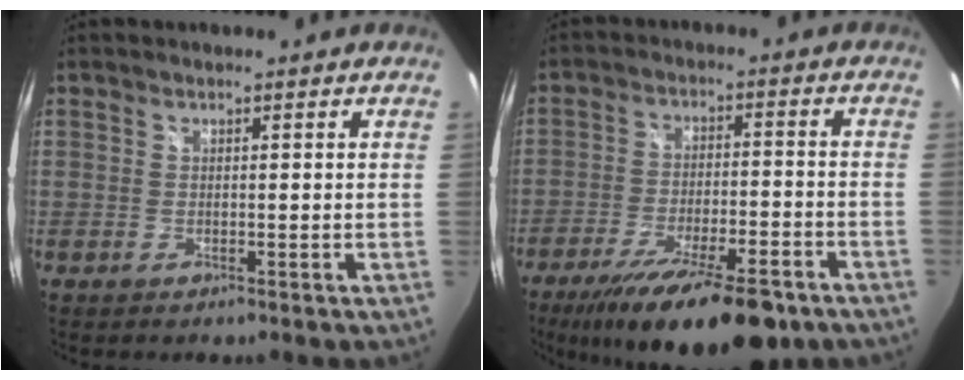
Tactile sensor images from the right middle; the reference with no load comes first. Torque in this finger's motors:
{"motor_torque": [1.21, -0.92, 0.57, 0.21]}